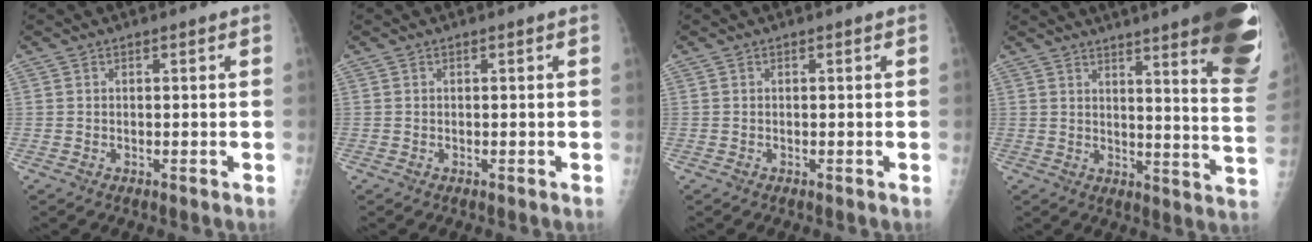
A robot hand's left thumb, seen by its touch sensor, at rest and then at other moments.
{"total": 0.0}
{"total": 0.0}
{"total": 25.4, "force": [16.7, 3.3, 18.8], "torque": [-0.185, -0.084, 0.201]}